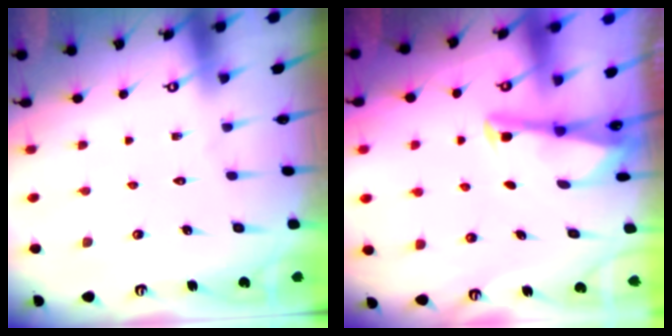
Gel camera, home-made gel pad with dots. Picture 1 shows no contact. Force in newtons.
{"total": 3.5, "press": 3.5, "slide": 0.3}